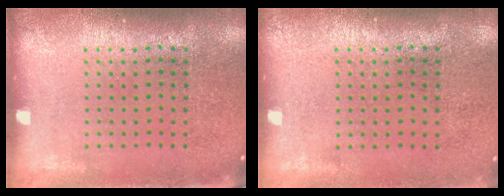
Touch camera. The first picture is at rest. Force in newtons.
{"total": 0.0}